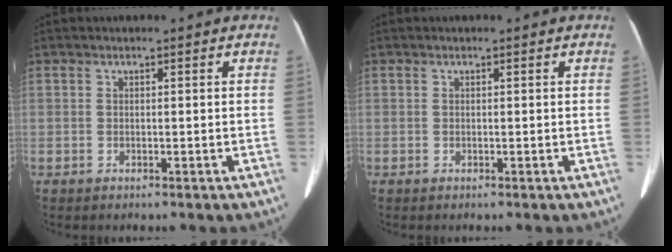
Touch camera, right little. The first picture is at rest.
{"total": 0.0}